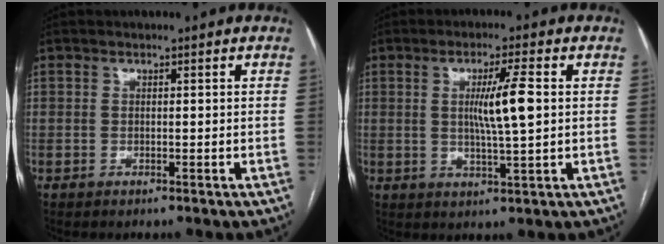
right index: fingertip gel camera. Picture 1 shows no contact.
{"total": 6.8, "force": [0.9, -0.1, 6.7], "torque": [-0.118, -0.003, 0.016]}